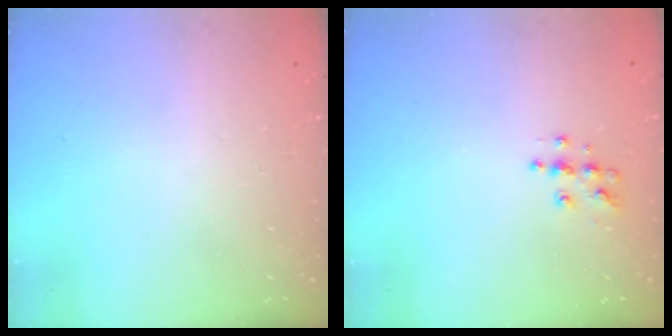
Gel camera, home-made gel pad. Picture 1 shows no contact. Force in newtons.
{"total": 5.4, "press": 5.4, "slide": 0.4}